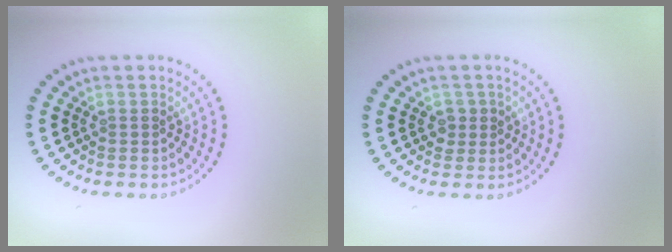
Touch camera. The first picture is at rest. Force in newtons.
{"total": 1.4, "press": 1.3, "slide": 0.6}